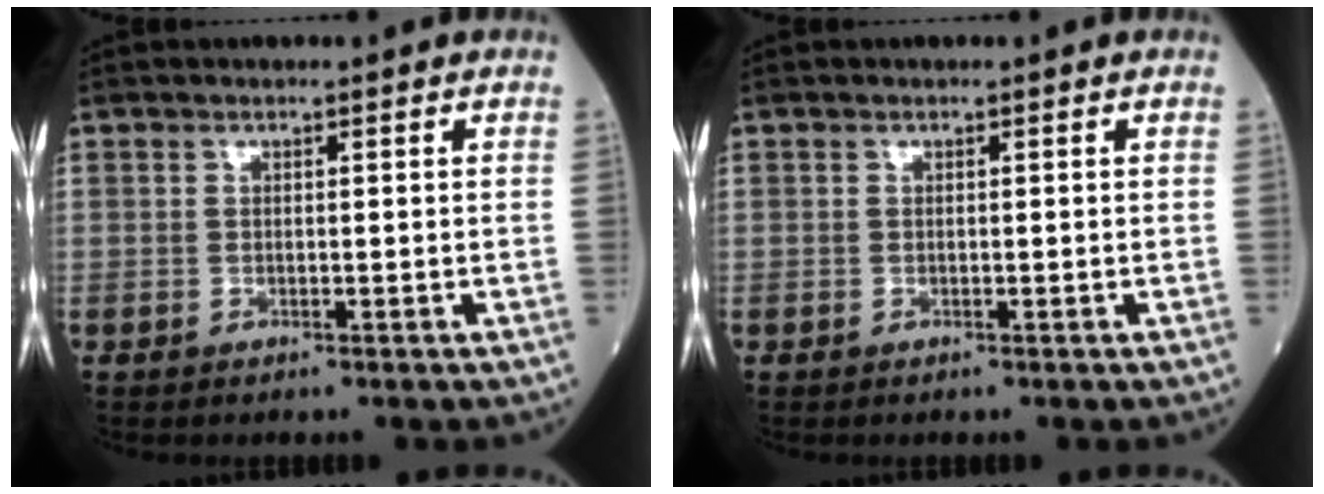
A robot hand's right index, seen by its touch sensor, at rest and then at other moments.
{"total": 0.0}